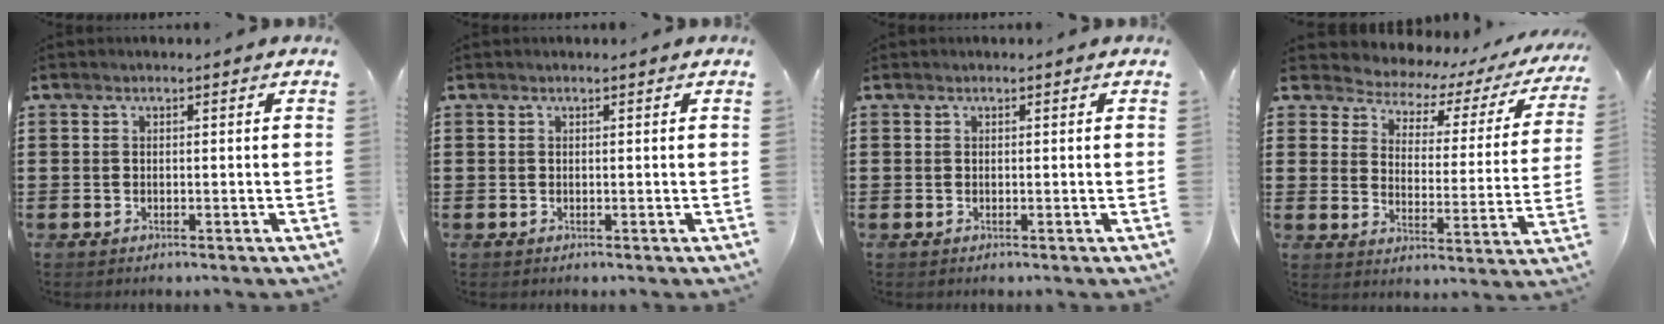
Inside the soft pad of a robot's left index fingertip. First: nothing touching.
{"total": 0.0}
{"total": 0.0}
{"total": 3.2, "force": [2.8, 1.4, 0.5], "torque": [-0.035, -0.026, 0.038]}